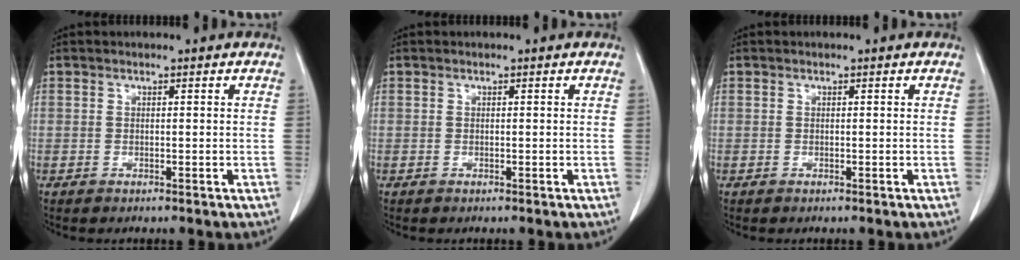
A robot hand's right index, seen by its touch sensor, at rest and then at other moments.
{"total": 0.0}
{"total": 0.0}